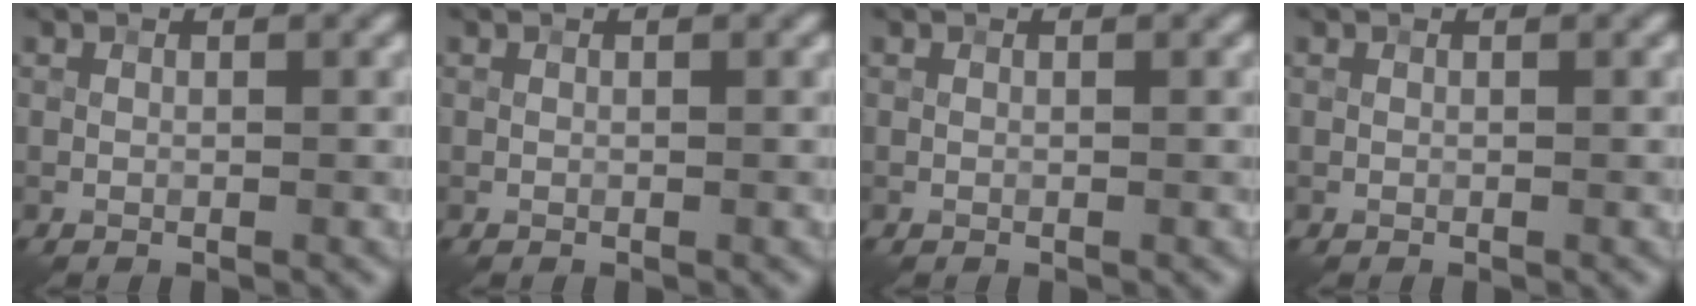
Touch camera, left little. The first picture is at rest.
{"total": 0.0}
{"total": 0.0}
{"total": 0.0}